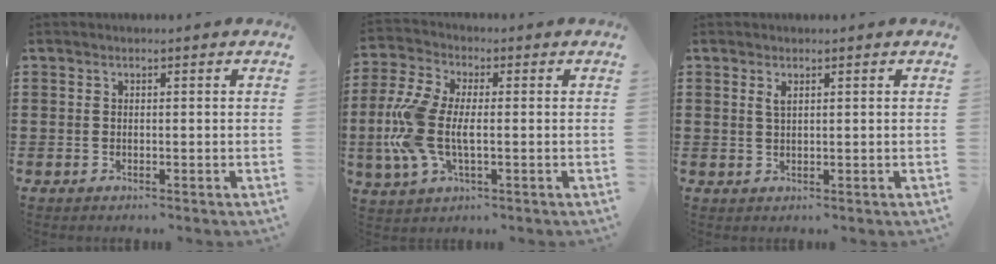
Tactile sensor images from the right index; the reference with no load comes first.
{"total": 9.5, "force": [-0.9, 5.0, 8.1], "torque": [-0.212, -0.014, -0.026]}
{"total": 1.4, "force": [0.7, 0.4, 1.1], "torque": [-0.023, 0.003, 0.011]}